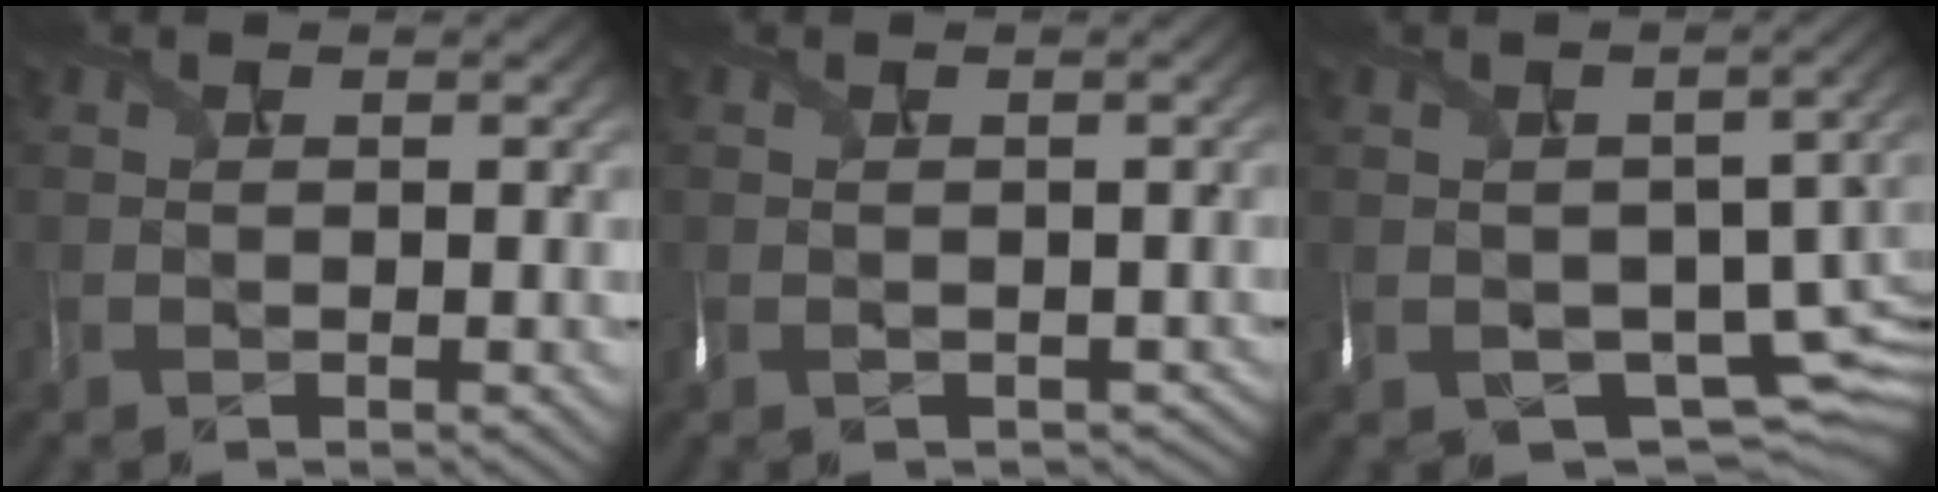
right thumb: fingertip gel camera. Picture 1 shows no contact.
{"total": 0.9, "force": [-0.5, 0.0, -0.8], "torque": [-0.001, -0.007, -0.003]}
{"total": 8.4, "force": [-3.2, 5.1, 5.9], "torque": [-0.108, -0.037, -0.034]}